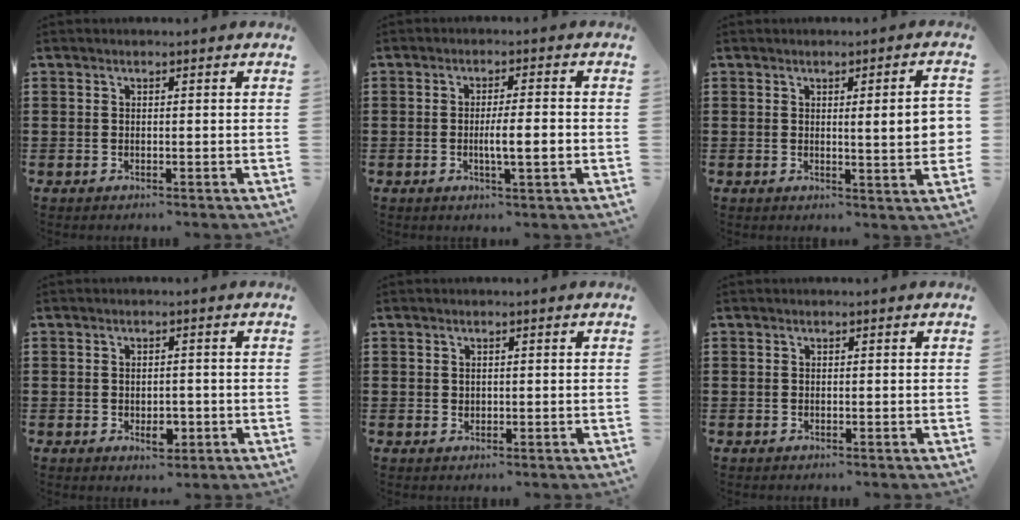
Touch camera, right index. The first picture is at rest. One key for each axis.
{"total": 4.3, "fx": -0.7, "fy": 0.5, "fz": 4.2, "tx": -0.072, "ty": -0.001, "tz": -0.015}
{"total": 5.6, "fx": 0.7, "fy": 0.6, "fz": 5.5, "tx": -0.083, "ty": -0.009, "tz": 0.007}
{"total": 3.1, "fx": -0.8, "fy": 1.9, "fz": 2.4, "tx": -0.035, "ty": -0.001, "tz": -0.016}
{"total": 0.7, "fx": 0.3, "fy": 0.6, "fz": 0.2, "tx": -0.007, "ty": 0.003, "tz": 0.006}
{"total": 0.0}